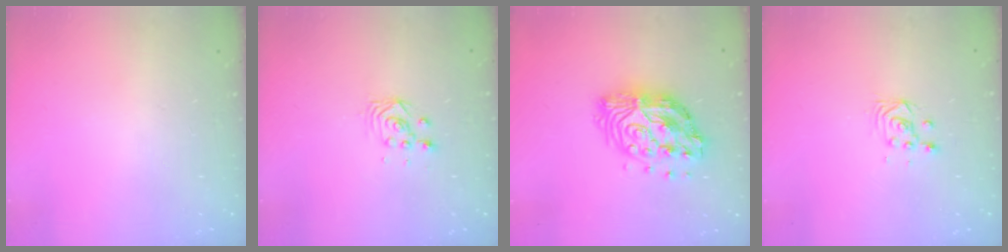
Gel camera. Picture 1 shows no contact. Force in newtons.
{"total": 3.0, "press": 2.9, "slide": 0.3}
{"total": 15.1, "press": 15.0, "slide": 1.1}
{"total": 3.7, "press": 3.7, "slide": 0.3}